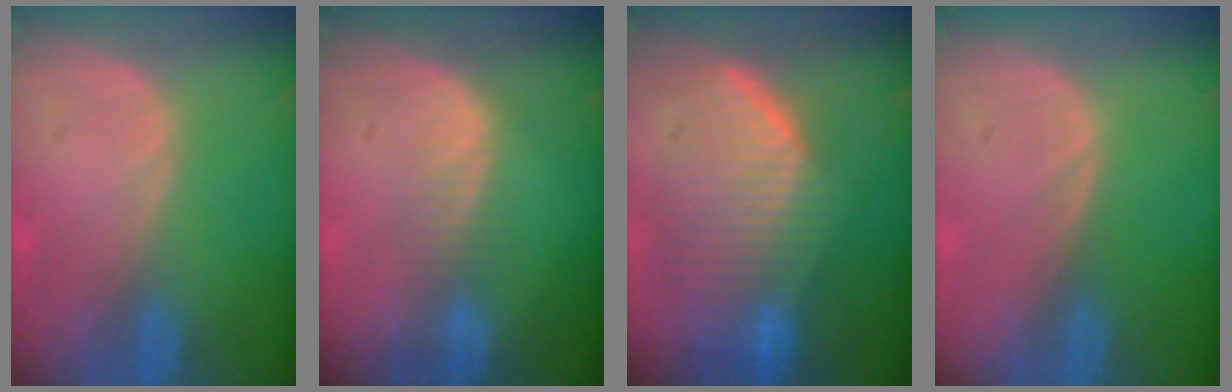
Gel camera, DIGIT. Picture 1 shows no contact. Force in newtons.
{"total": 2.4, "press": 2.4, "slide": 0.2}
{"total": 10.1, "press": 9.0, "slide": 4.6}
{"total": 0.0}